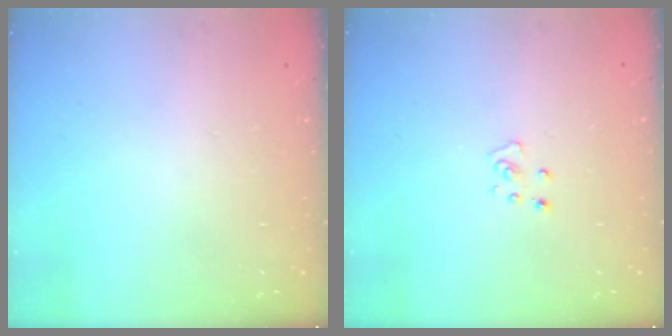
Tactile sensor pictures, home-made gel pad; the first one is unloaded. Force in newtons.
{"total": 3.1, "press": 3.1, "slide": 0.2}